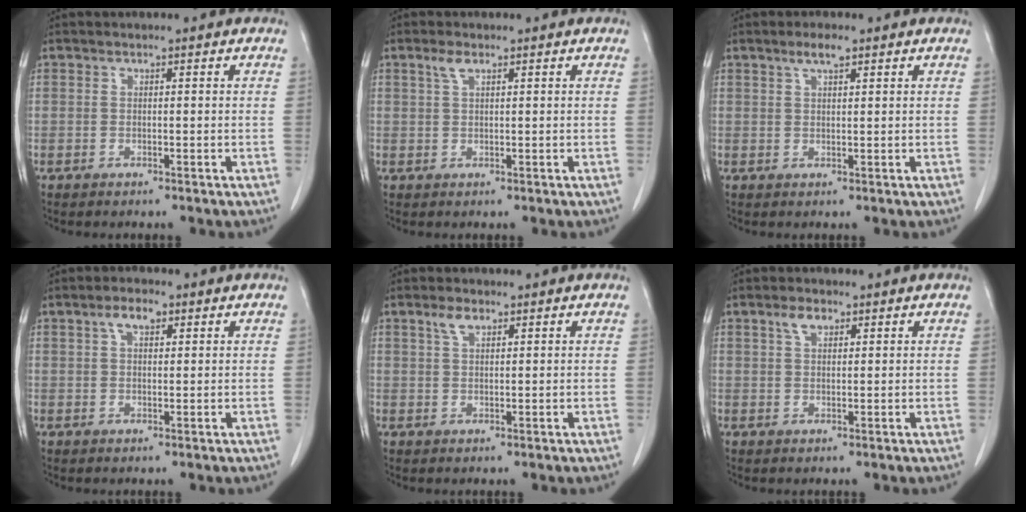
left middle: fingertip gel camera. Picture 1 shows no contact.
{"total": 1.8, "force": [1.1, 0.5, 1.3], "torque": [-0.033, 0.006, 0.024]}
{"total": 2.6, "force": [1.7, 0.5, 1.9], "torque": [-0.041, 0.005, 0.032]}
{"total": 3.4, "force": [1.7, 1.4, 2.5], "torque": [-0.052, 0.011, 0.032]}
{"total": 2.5, "force": [1.5, 1.0, 1.7], "torque": [-0.040, 0.006, 0.034]}
{"total": 2.7, "force": [1.6, 1.3, 1.7], "torque": [-0.040, 0.007, 0.033]}